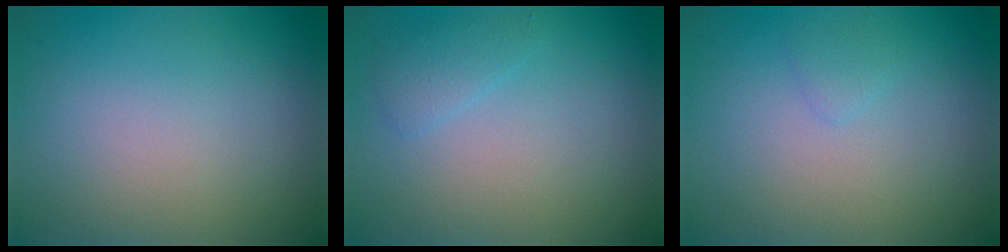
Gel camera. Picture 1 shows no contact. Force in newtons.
{"total": 1.3, "press": 1.3, "slide": 0.0}
{"total": 0.8, "press": 0.8, "slide": 0.0}